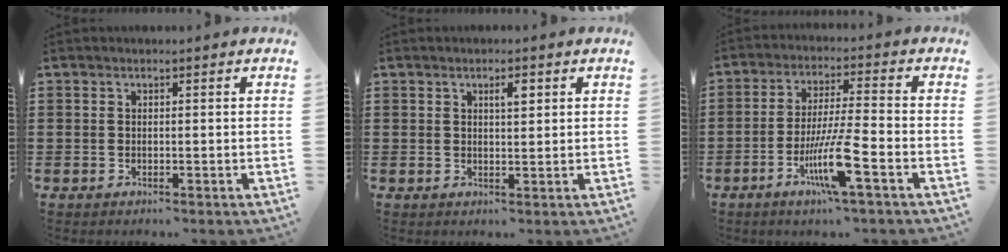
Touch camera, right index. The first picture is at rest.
{"total": 2.1, "force": [0.9, 0.6, 1.9], "torque": [-0.030, 0.002, 0.011]}
{"total": 9.3, "force": [-4.2, 0.5, 8.2], "torque": [-0.165, -0.013, -0.082]}